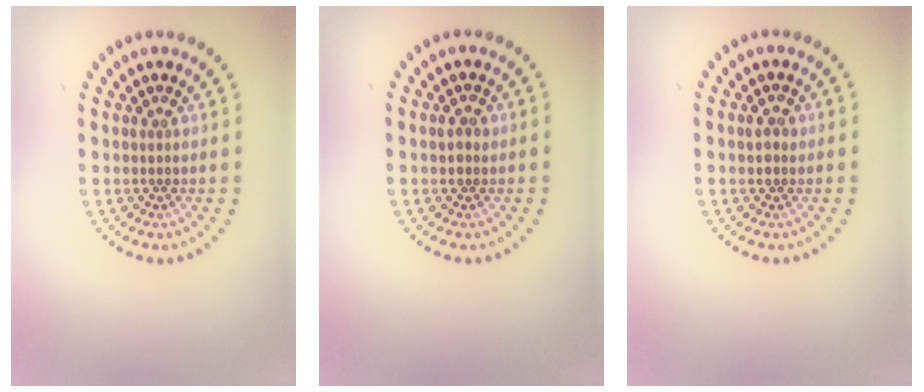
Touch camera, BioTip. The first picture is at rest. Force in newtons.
{"total": 1.3, "press": 1.2, "slide": 0.3}
{"total": 1.3, "press": 1.2, "slide": 0.3}